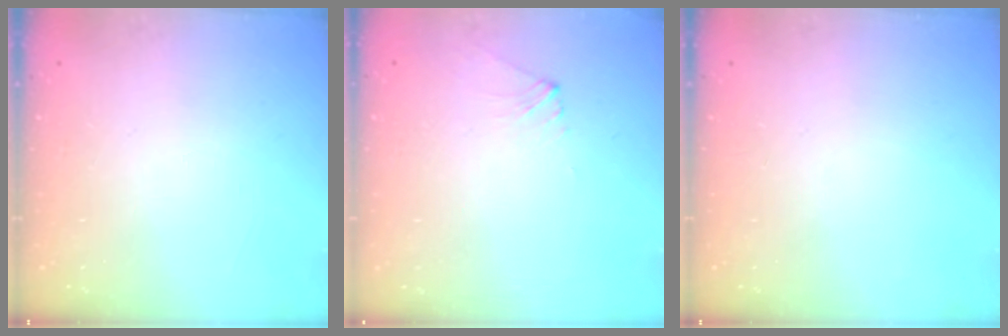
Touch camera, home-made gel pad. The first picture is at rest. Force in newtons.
{"total": 1.8, "press": 1.8, "slide": 0.3}
{"total": 0.0}